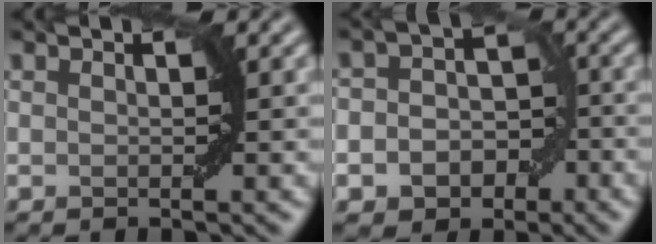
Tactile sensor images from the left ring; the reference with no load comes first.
{"total": 6.4, "force": [-2.4, 5.3, 2.7], "torque": [-0.014, 0.009, -0.052]}